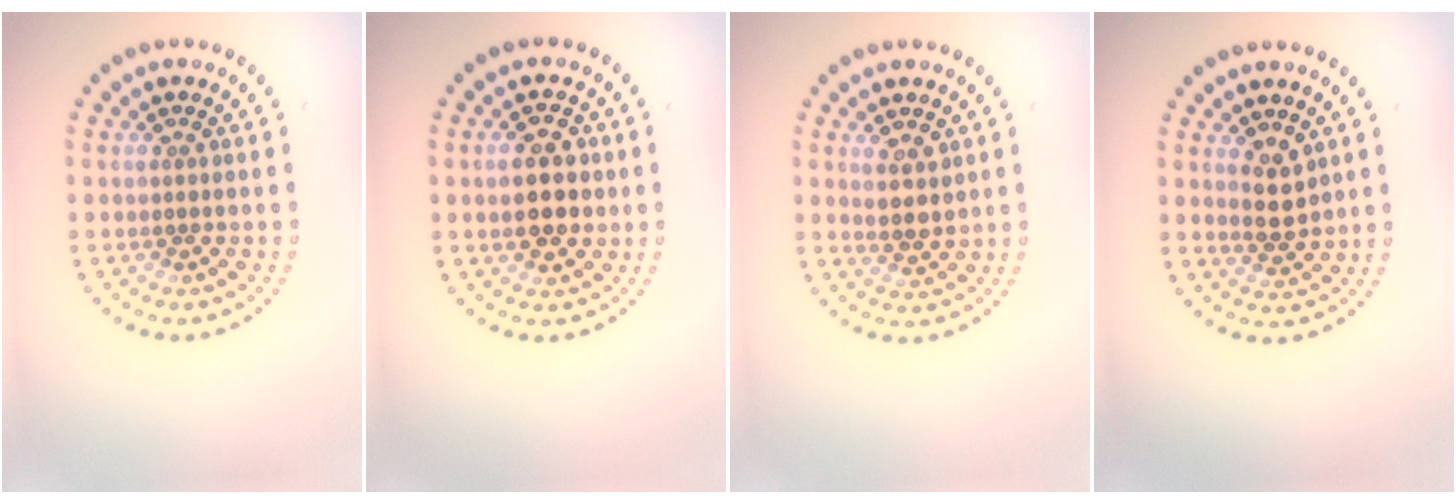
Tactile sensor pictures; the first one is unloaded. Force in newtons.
{"total": 4.5, "press": 4.5, "slide": 0.1}
{"total": 2.1, "press": 2.0, "slide": 0.7}
{"total": 2.3, "press": 2.2, "slide": 0.8}